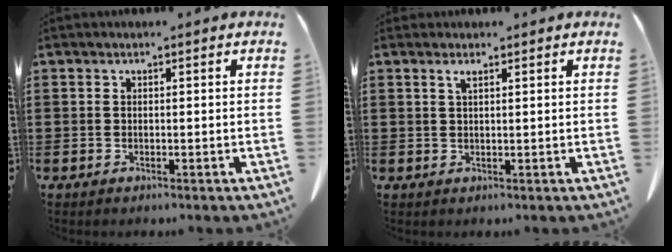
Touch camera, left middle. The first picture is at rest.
{"total": 1.4, "force": [0.9, 0.3, 1.1], "torque": [-0.024, 0.001, 0.015]}